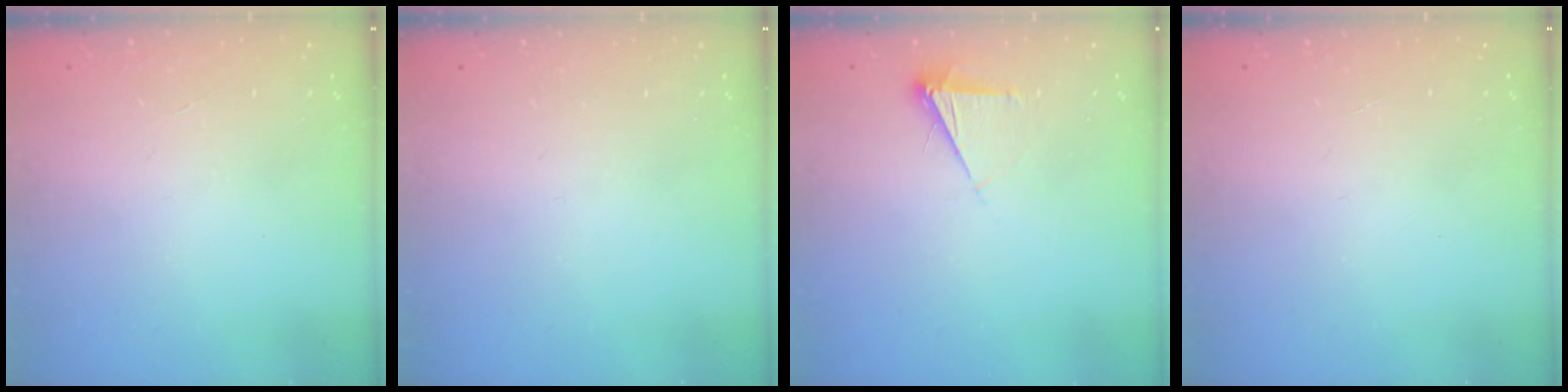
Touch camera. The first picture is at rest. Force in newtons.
{"total": 0.0}
{"total": 3.4, "press": 3.3, "slide": 0.5}
{"total": 0.0}